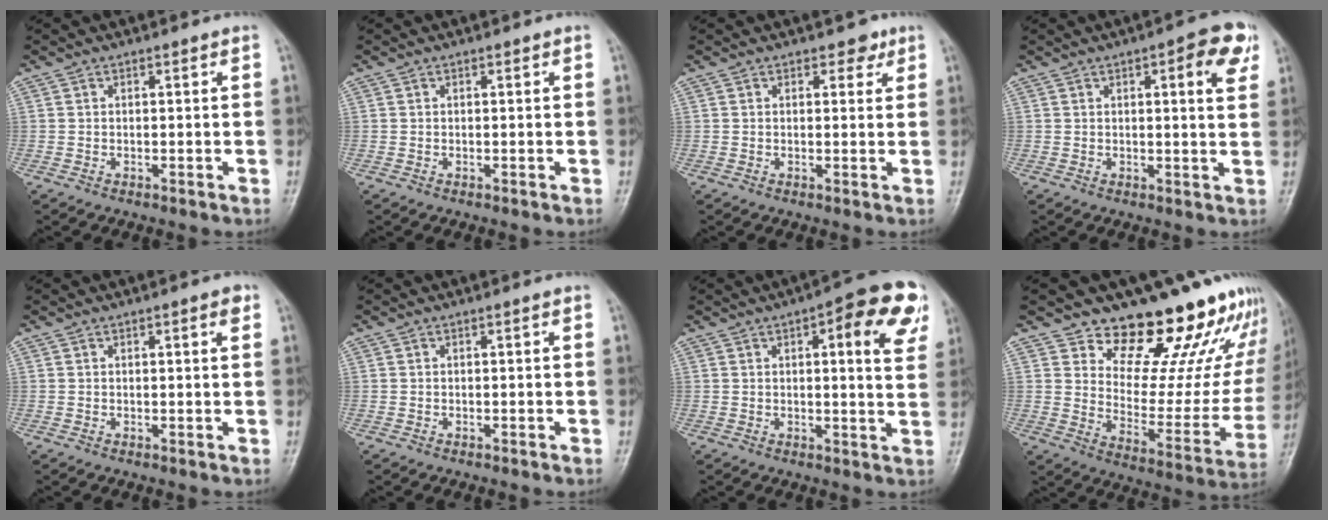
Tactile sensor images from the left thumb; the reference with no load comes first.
{"total": 0.0}
{"total": 2.4, "force": [1.6, 1.6, 1.0], "torque": [0.005, -0.006, 0.018]}
{"total": 7.3, "force": [3.1, 2.2, 6.3], "torque": [-0.060, -0.007, 0.032]}
{"total": 1.9, "force": [0.9, 0.6, 1.5], "torque": [-0.017, -0.001, 0.010]}
{"total": 0.0}
{"total": 13.3, "force": [5.5, 4.2, 11.3], "torque": [-0.104, -0.006, 0.058]}
{"total": 22.1, "force": [17.9, 9.0, 9.4], "torque": [-0.069, -0.130, 0.242]}